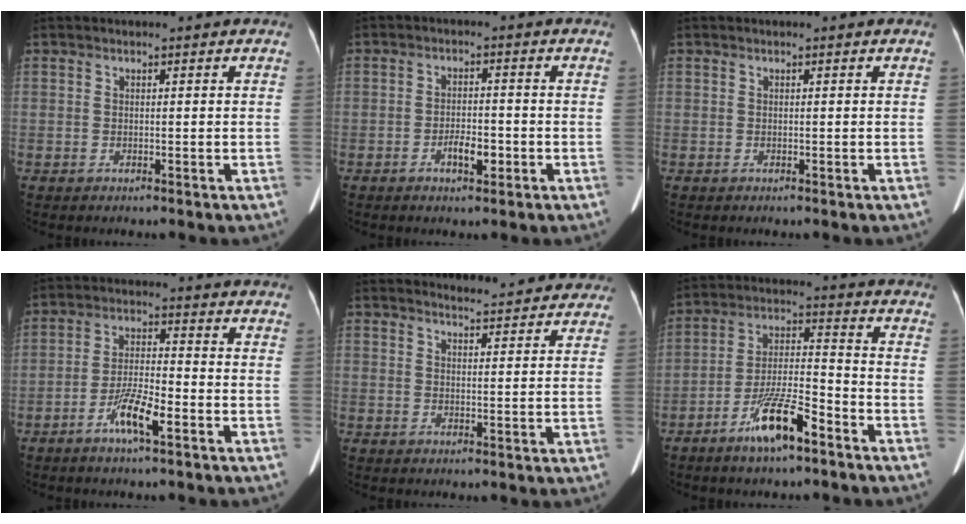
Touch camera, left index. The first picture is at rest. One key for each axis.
{"total": 3.6, "fx": -1.7, "fy": 1.4, "fz": 2.9, "tx": -0.053, "ty": 0.003, "tz": -0.025}
{"total": 0.0}
{"total": 6.5, "fx": -3.5, "fy": 0.9, "fz": 5.4, "tx": -0.111, "ty": -0.002, "tz": -0.064}
{"total": 9.0, "fx": 8.7, "fy": 1.7, "fz": 1.5, "tx": -0.009, "ty": -0.001, "tz": 0.092}
{"total": 10.0, "fx": -6.4, "fy": 1.8, "fz": 7.5, "tx": -0.148, "ty": -0.005, "tz": -0.115}